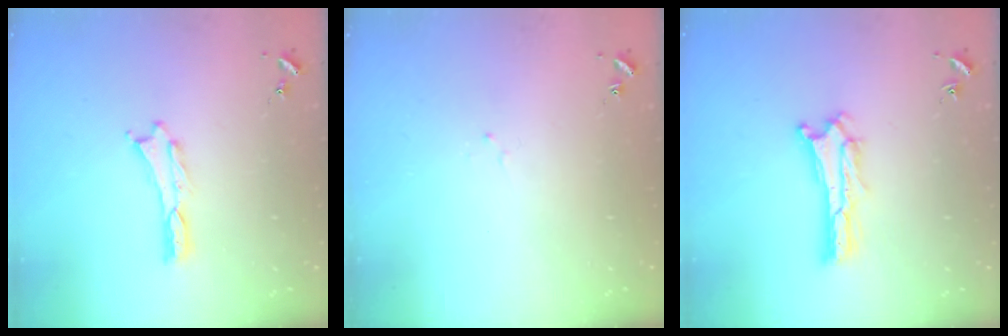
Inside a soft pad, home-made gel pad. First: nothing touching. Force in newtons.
{"total": 1.1, "press": 1.0, "slide": 0.2}
{"total": 0.7, "press": 0.6, "slide": 0.2}